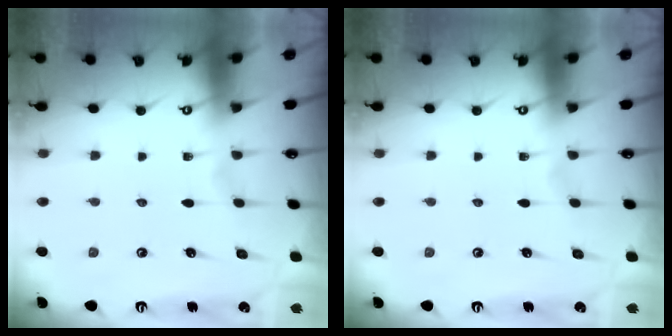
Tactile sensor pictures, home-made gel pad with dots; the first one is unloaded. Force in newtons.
{"total": 0.0}